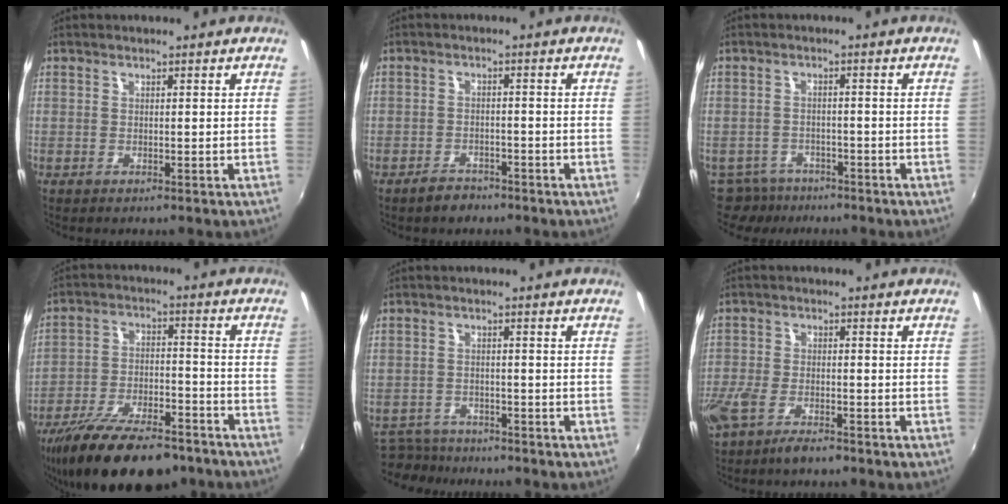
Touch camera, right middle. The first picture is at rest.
{"total": 3.7, "force": [-3.0, 1.9, 1.1], "torque": [-0.033, 0.005, -0.045]}
{"total": 6.8, "force": [-5.6, 3.7, 1.0], "torque": [-0.037, -0.005, -0.090]}
{"total": 21.1, "force": [-16.1, 7.4, 11.4], "torque": [-0.219, -0.030, -0.249]}
{"total": 6.6, "force": [-6.1, 2.6, 0.9], "torque": [-0.037, -0.006, -0.102]}
{"total": 8.8, "force": [-6.1, 3.6, 5.2], "torque": [-0.133, -0.024, -0.116]}